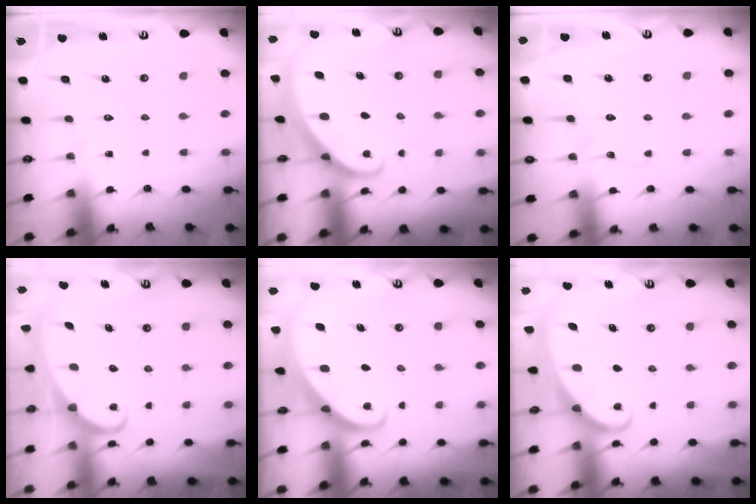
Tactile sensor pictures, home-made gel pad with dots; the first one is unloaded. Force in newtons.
{"total": 1.6, "press": 1.6, "slide": 0.1}
{"total": 4.5, "press": 4.5, "slide": 0.3}
{"total": 2.3, "press": 2.3, "slide": 0.3}
{"total": 2.5, "press": 2.5, "slide": 0.3}
{"total": 2.3, "press": 2.2, "slide": 0.3}